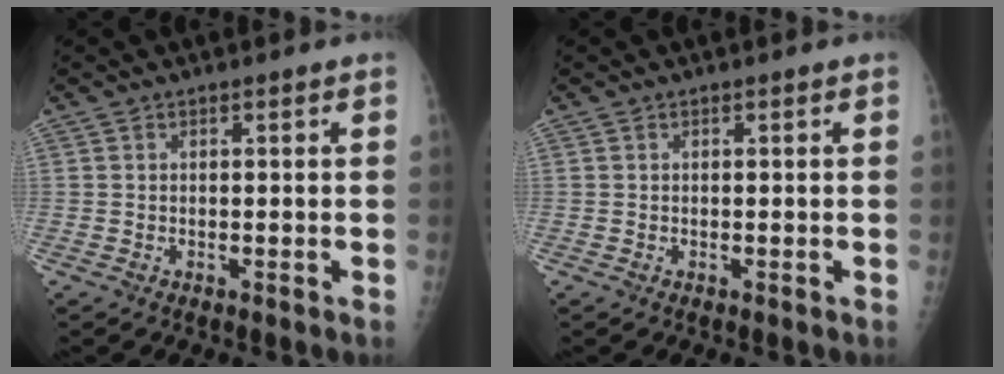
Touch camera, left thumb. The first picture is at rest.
{"total": 0.0}